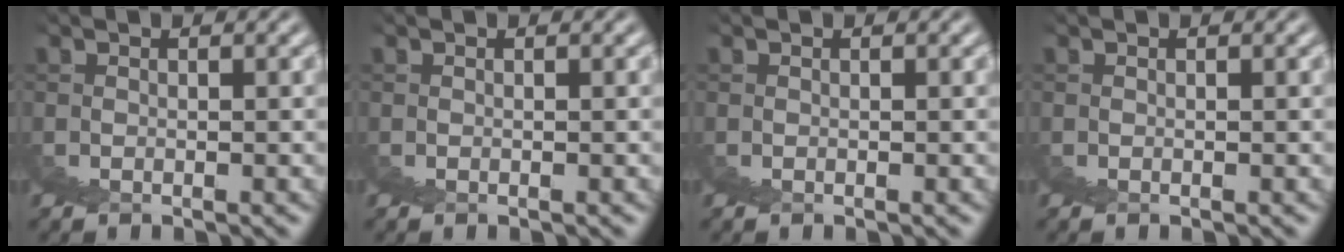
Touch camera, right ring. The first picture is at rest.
{"total": 0.0}
{"total": 0.0}
{"total": 0.0}